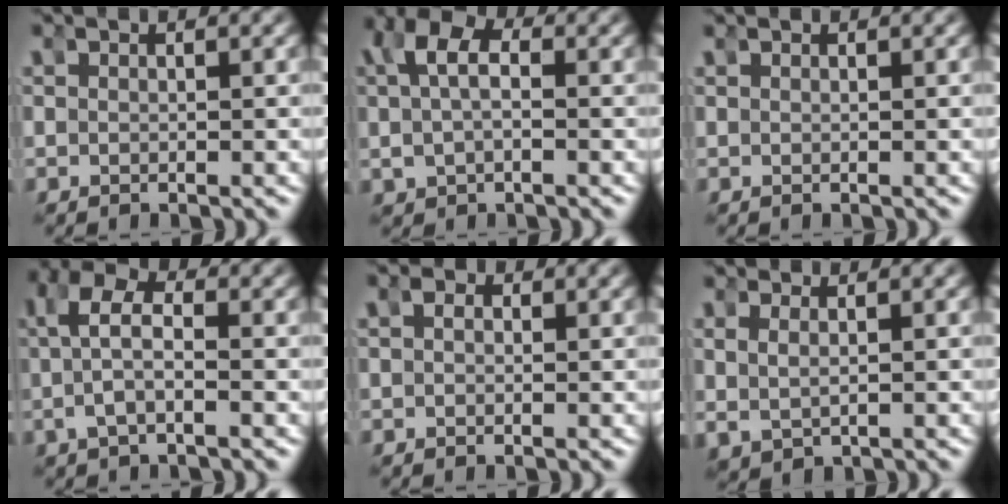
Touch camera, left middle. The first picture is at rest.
{"total": 5.6, "force": [1.3, 3.8, 3.9], "torque": [-0.074, 0.010, 0.015]}
{"total": 0.0}
{"total": 5.0, "force": [0.7, 3.1, 3.9], "torque": [-0.079, 0.007, 0.000]}
{"total": 1.6, "force": [0.4, 1.3, 0.9], "torque": [-0.018, 0.003, 0.003]}
{"total": 1.9, "force": [0.3, 1.6, 1.0], "torque": [-0.030, -0.010, 0.015]}